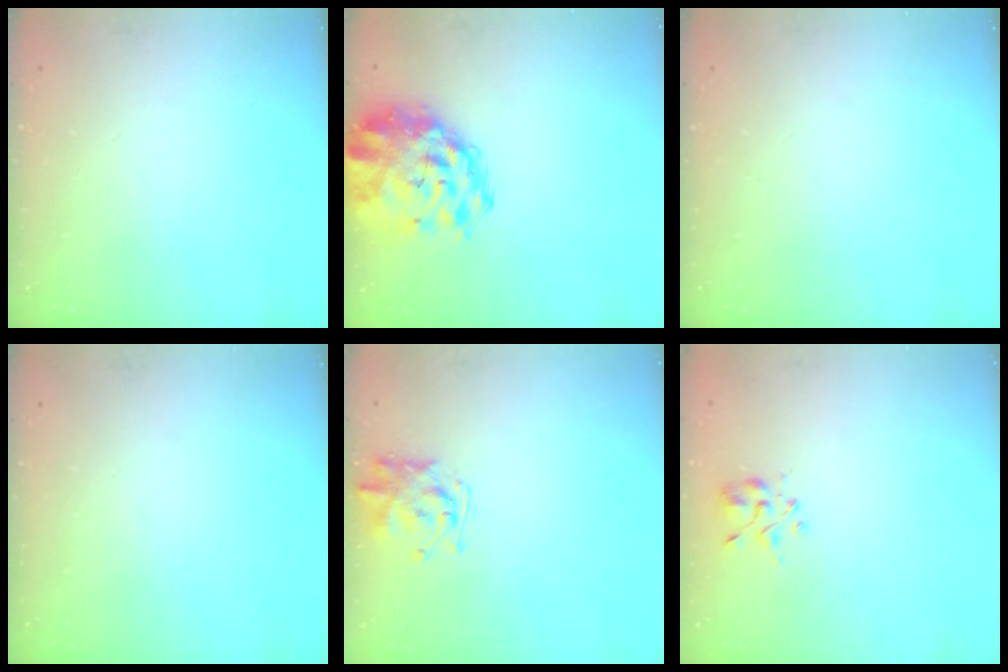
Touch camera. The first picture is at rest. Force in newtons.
{"total": 3.8, "press": 3.6, "slide": 1.2}
{"total": 0.0}
{"total": 0.0}
{"total": 1.7, "press": 1.6, "slide": 0.1}
{"total": 2.8, "press": 2.6, "slide": 1.0}